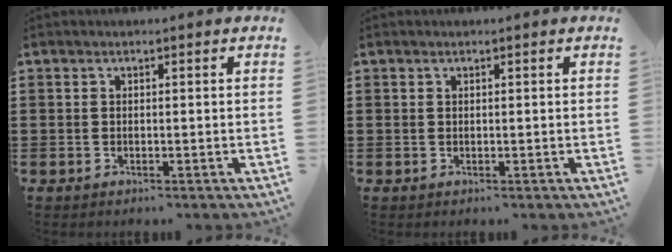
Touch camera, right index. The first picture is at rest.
{"total": 0.0}